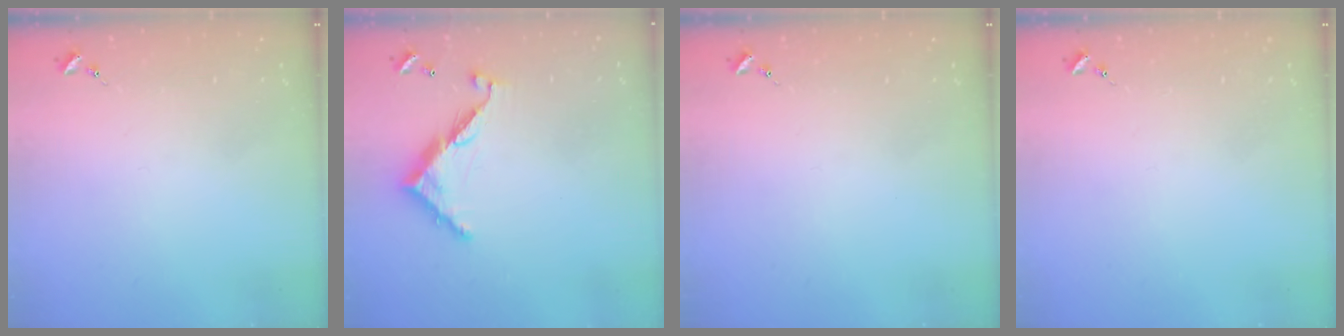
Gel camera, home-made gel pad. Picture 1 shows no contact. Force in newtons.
{"total": 9.7, "press": 9.7, "slide": 0.4}
{"total": 0.0}
{"total": 0.0}